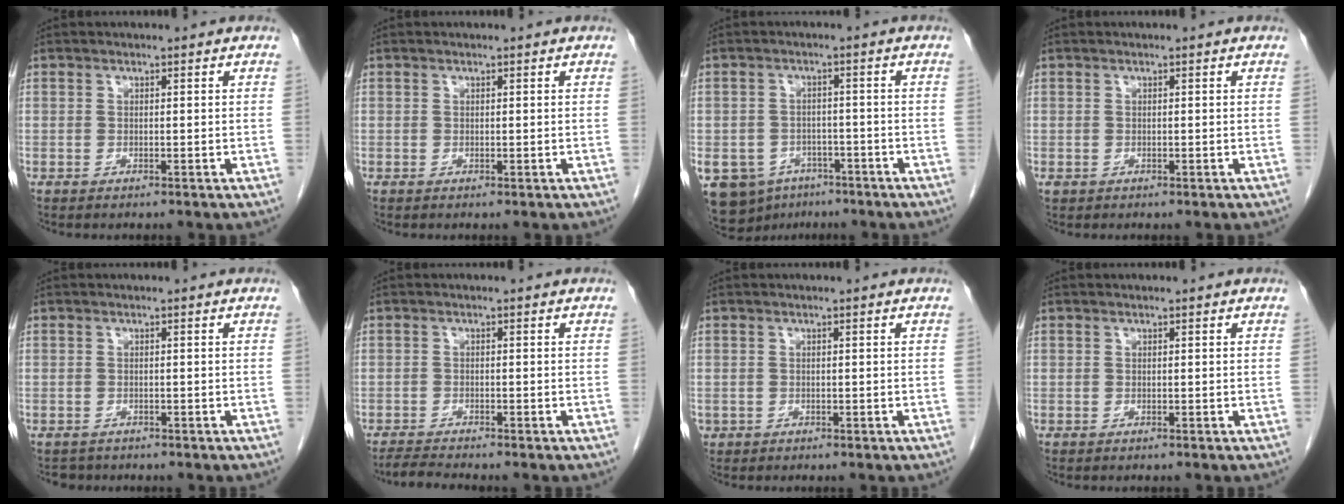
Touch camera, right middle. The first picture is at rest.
{"total": 0.0}
{"total": 12.4, "force": [-6.7, 9.3, 4.7], "torque": [-0.120, 0.001, -0.090]}
{"total": 0.5, "force": [-0.2, 0.5, 0.1], "torque": [-0.006, 0.003, 0.001]}
{"total": 1.5, "force": [-1.3, 0.6, -0.3], "torque": [-0.004, -0.004, -0.021]}
{"total": 2.7, "force": [-2.6, -0.7, 0.6], "torque": [-0.022, -0.017, -0.047]}
{"total": 0.7, "force": [-0.3, 0.7, 0.1], "torque": [-0.009, 0.003, -0.001]}
{"total": 0.0}